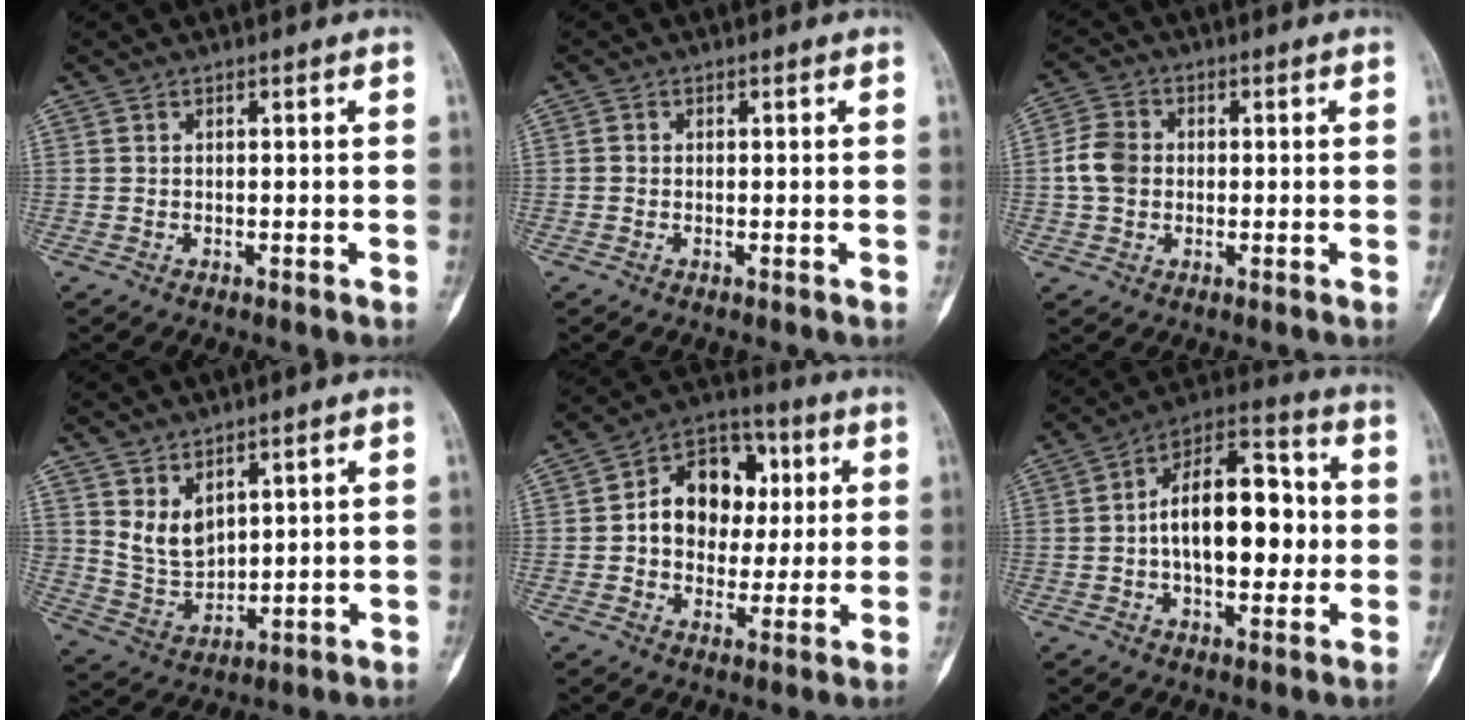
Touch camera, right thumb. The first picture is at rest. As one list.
[{"total": 0.6, "force": [-0.1, 0.5, 0.2], "torque": [-0.002, 0.001, -0.004]}, {"total": 5.9, "force": [-0.1, 4.8, 3.4], "torque": [-0.058, 0.011, -0.010]}, {"total": 7.1, "force": [3.9, 4.2, 4.2], "torque": [-0.060, -0.036, 0.095]}, {"total": 14.3, "force": [1.8, 10.9, 9.0], "torque": [-0.092, 0.018, 0.023]}, {"total": 17.2, "force": [-0.2, 9.4, 14.5], "torque": [-0.199, 0.034, -0.010]}]